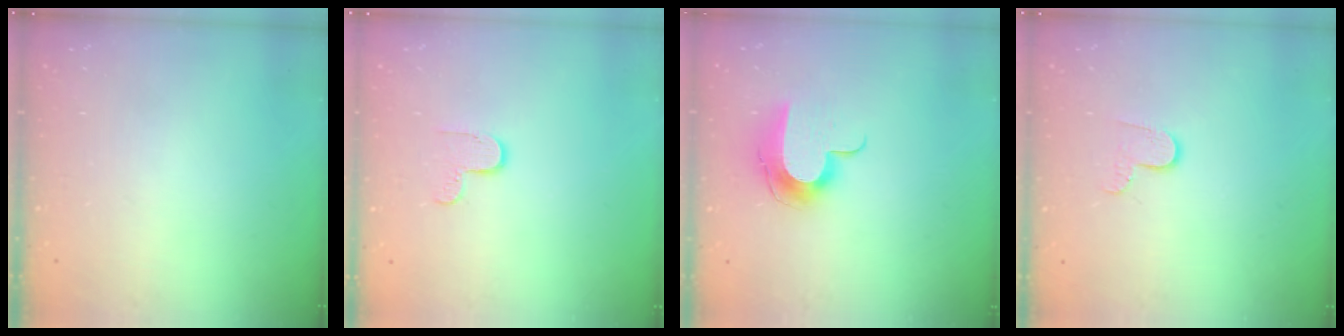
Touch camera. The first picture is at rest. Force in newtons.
{"total": 4.7, "press": 4.7, "slide": 0.4}
{"total": 10.2, "press": 10.2, "slide": 0.2}
{"total": 6.4, "press": 6.4, "slide": 0.5}